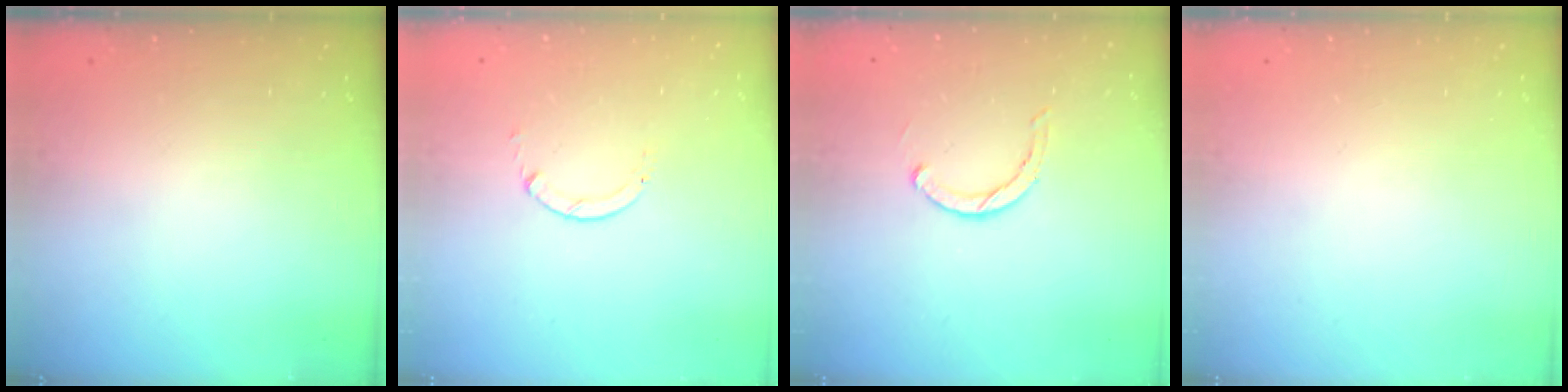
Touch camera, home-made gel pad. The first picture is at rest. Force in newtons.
{"total": 0.7, "press": 0.7, "slide": 0.1}
{"total": 2.8, "press": 2.8, "slide": 0.2}
{"total": 0.0}